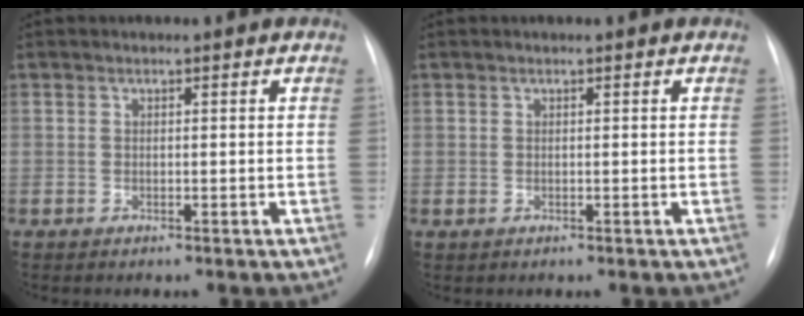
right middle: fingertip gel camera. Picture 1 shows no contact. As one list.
[{"total": 0.0}]